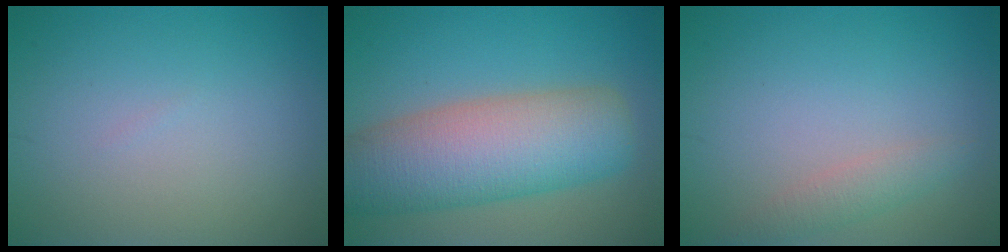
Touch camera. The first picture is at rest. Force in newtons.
{"total": 9.9, "press": 9.9, "slide": 0.4}
{"total": 1.7, "press": 1.7, "slide": 0.1}